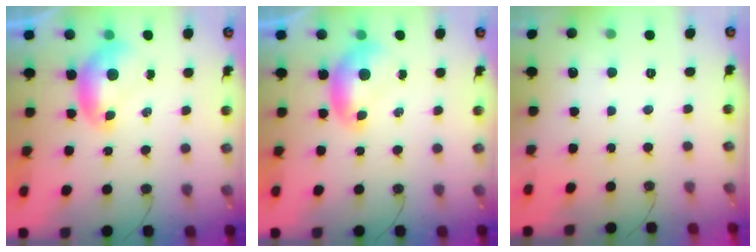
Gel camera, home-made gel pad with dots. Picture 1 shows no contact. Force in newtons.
{"total": 0.0}
{"total": 2.8, "press": 2.7, "slide": 0.3}